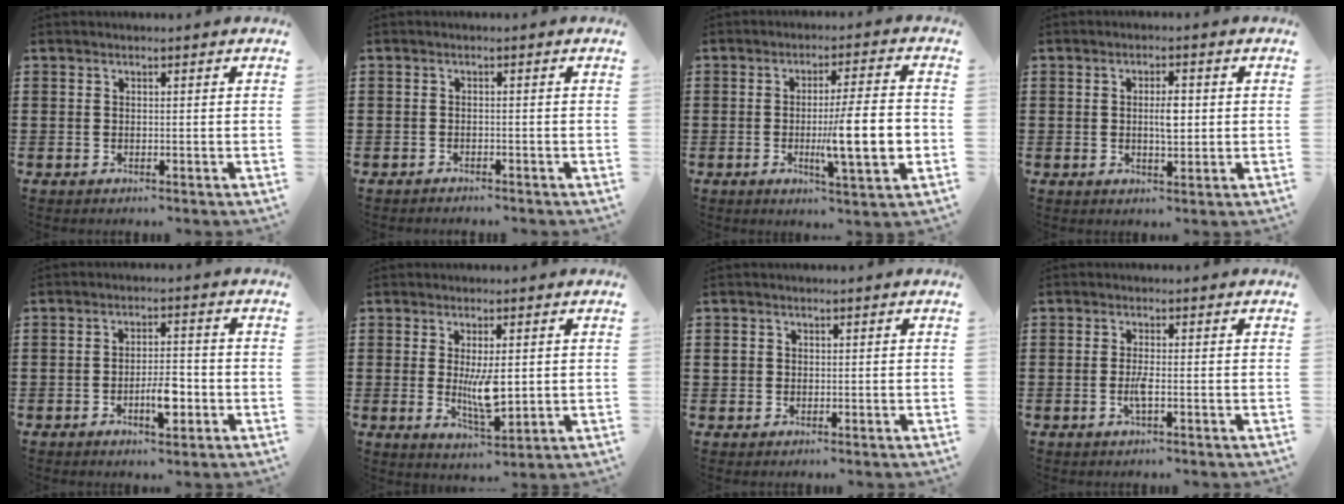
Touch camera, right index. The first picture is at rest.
{"total": 1.1, "force": [-1.1, 0.1, 0.0], "torque": [-0.003, 0.002, -0.023]}
{"total": 11.4, "force": [-1.9, 1.7, 11.1], "torque": [-0.173, -0.009, -0.035]}
{"total": 4.0, "force": [0.3, 1.3, 3.7], "torque": [-0.063, 0.001, 0.001]}
{"total": 5.4, "force": [-2.0, 2.1, 4.6], "torque": [-0.082, 0.005, -0.035]}
{"total": 6.1, "force": [0.0, 2.0, 5.8], "torque": [-0.109, -0.009, -0.006]}
{"total": 1.5, "force": [0.2, 1.4, 0.6], "torque": [-0.016, 0.007, 0.002]}
{"total": 2.5, "force": [-0.7, 0.3, 2.4], "torque": [-0.052, -0.006, -0.015]}